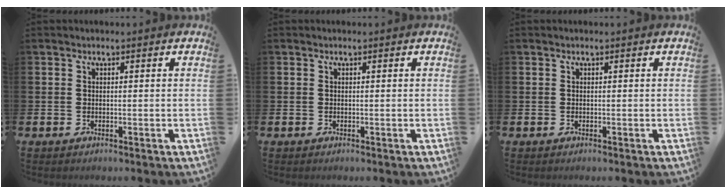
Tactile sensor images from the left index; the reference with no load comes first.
{"total": 0.0}
{"total": 0.0}